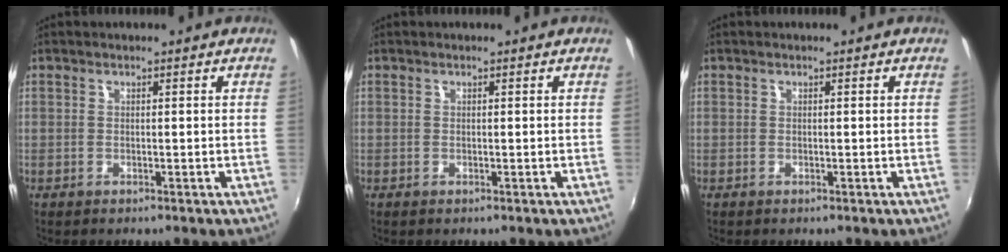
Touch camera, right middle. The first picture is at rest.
{"total": 0.0}
{"total": 0.0}